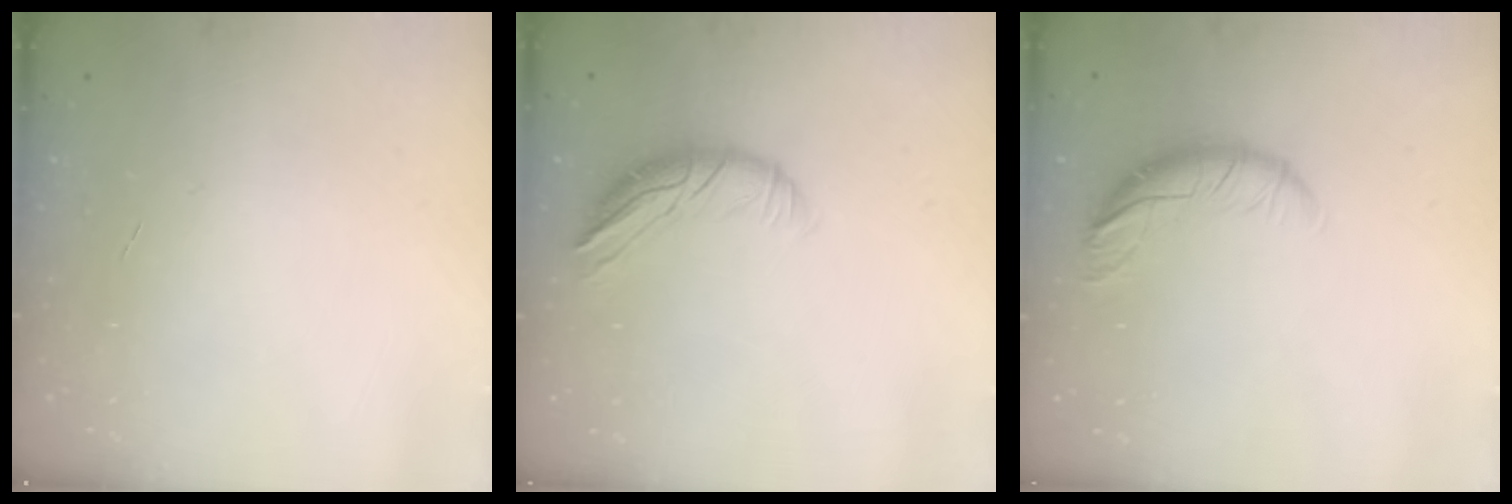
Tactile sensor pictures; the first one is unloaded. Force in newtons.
{"total": 9.0, "press": 8.9, "slide": 1.2}
{"total": 10.1, "press": 10.1, "slide": 0.4}